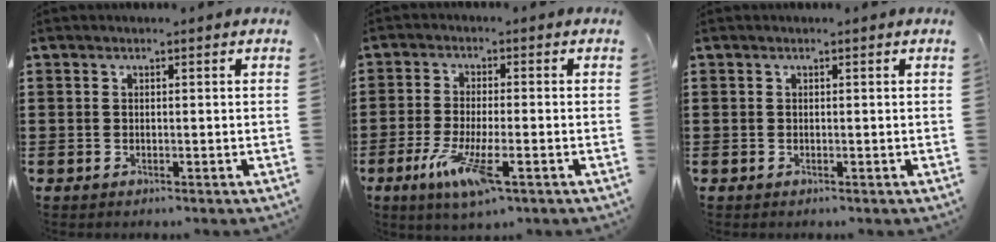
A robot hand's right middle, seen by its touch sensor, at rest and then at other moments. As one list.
[{"total": 7.7, "force": [-3.3, 1.8, 6.7], "torque": [-0.143, -0.017, -0.060]}, {"total": 0.0}]